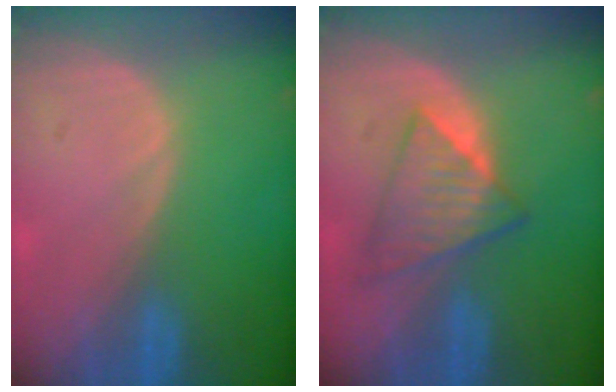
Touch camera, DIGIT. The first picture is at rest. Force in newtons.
{"total": 6.0, "press": 5.9, "slide": 0.7}